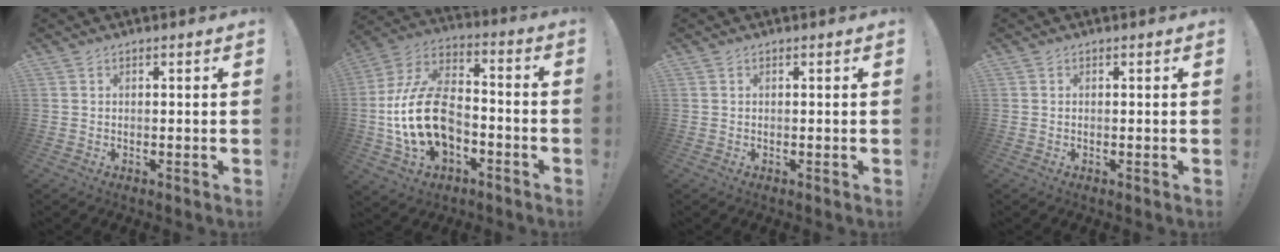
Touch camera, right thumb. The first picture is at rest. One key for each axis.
{"total": 20.1, "fx": -4.3, "fy": 13.1, "fz": 14.6, "tx": -0.286, "ty": 0.033, "tz": -0.064}
{"total": 0.0}
{"total": 0.0}